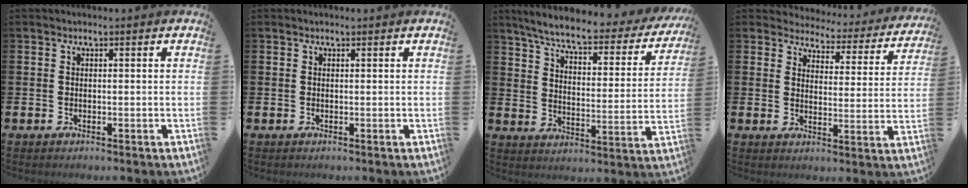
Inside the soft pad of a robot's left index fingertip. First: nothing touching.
{"total": 0.0}
{"total": 6.4, "force": [5.6, 0.9, 3.1], "torque": [-0.088, -0.038, 0.087]}
{"total": 4.2, "force": [4.0, 1.2, 0.3], "torque": [-0.018, -0.044, 0.060]}